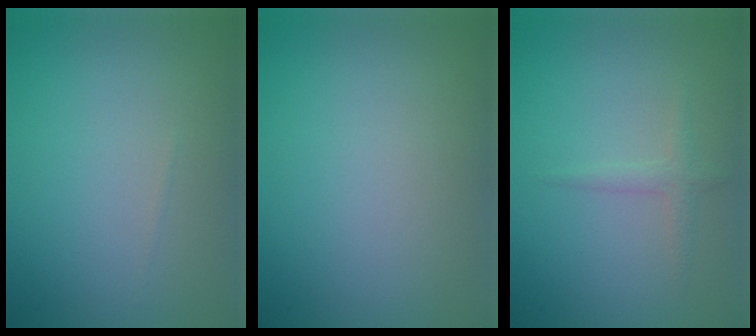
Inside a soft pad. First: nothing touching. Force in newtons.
{"total": 0.0}
{"total": 1.3, "press": 1.3, "slide": 0.0}